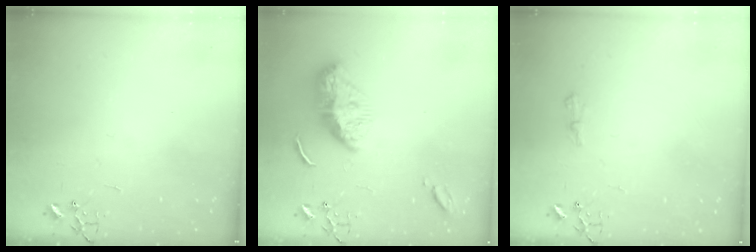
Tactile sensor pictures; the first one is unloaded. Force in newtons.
{"total": 11.1, "press": 11.0, "slide": 1.0}
{"total": 6.1, "press": 6.1, "slide": 0.6}